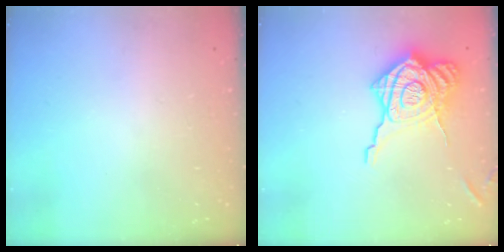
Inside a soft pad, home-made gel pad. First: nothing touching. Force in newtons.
{"total": 21.6, "press": 21.6, "slide": 1.1}